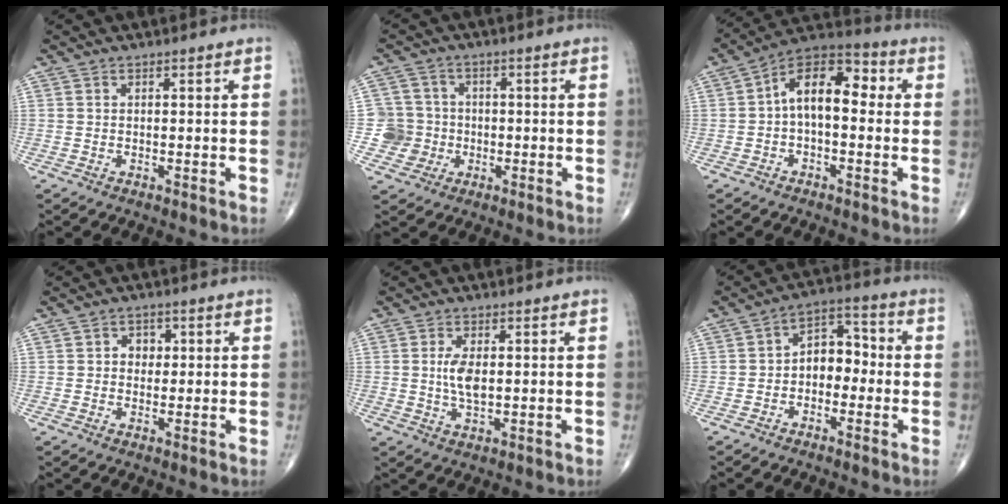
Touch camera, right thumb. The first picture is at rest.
{"total": 6.2, "force": [-1.3, 6.1, 0.1], "torque": [0.031, 0.014, -0.029]}
{"total": 11.8, "force": [0.5, 6.7, 9.8], "torque": [-0.136, 0.044, -0.008]}
{"total": 2.9, "force": [0.5, 2.4, 1.5], "torque": [-0.002, 0.004, 0.002]}
{"total": 4.7, "force": [0.4, 2.1, 4.2], "torque": [-0.086, -0.008, 0.008]}
{"total": 7.6, "force": [-1.1, 5.3, 5.4], "torque": [-0.055, 0.035, -0.036]}